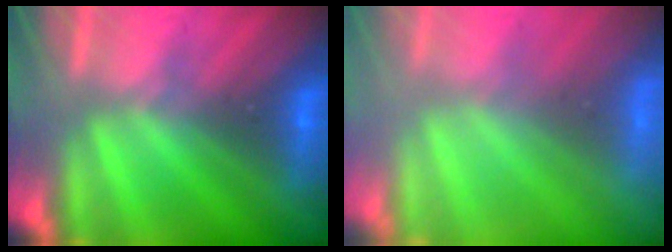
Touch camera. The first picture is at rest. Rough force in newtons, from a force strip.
{"total": 7.4}